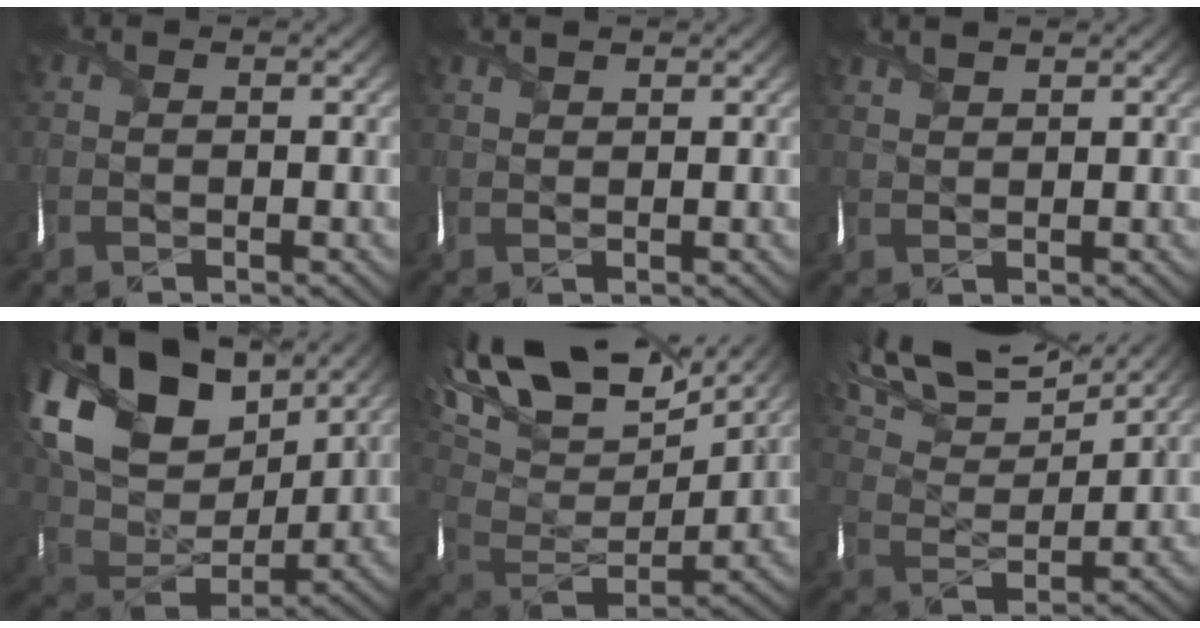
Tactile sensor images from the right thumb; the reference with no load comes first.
{"total": 1.9, "force": [1.7, 0.4, 0.8], "torque": [-0.023, 0.010, 0.035]}
{"total": 2.8, "force": [2.4, 0.7, 1.3], "torque": [-0.031, 0.007, 0.048]}
{"total": 19.8, "force": [9.3, 12.4, 12.3], "torque": [-0.297, 0.024, 0.184]}
{"total": 19.3, "force": [11.9, 8.5, 12.5], "torque": [-0.274, 0.033, 0.191]}
{"total": 14.7, "force": [11.8, 4.6, 7.6], "torque": [-0.196, 0.017, 0.180]}